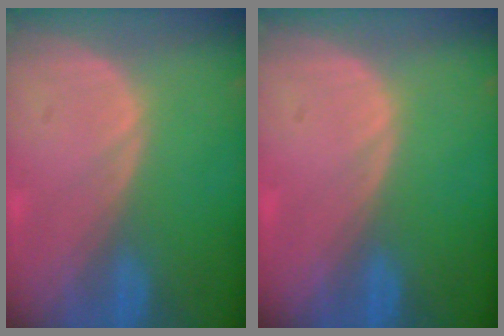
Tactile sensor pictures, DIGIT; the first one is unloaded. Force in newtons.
{"total": 0.0}